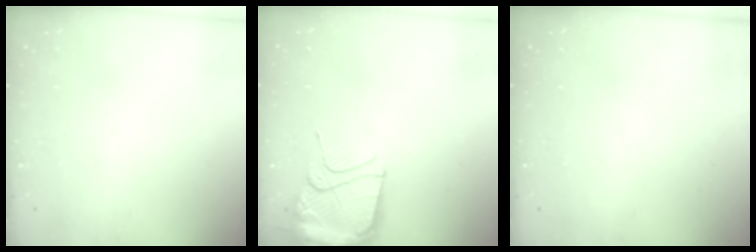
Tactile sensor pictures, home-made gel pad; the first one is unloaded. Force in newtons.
{"total": 13.3, "press": 13.2, "slide": 1.4}
{"total": 15.1, "press": 2.1, "slide": 14.9}